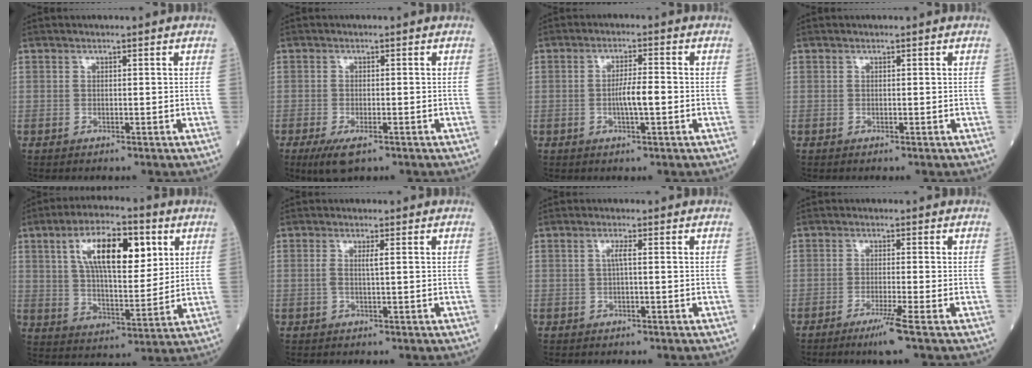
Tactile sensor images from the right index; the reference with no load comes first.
{"total": 4.4, "force": [-2.5, 1.4, 3.4], "torque": [-0.067, -0.011, -0.038]}
{"total": 4.0, "force": [-0.8, 0.4, 3.9], "torque": [-0.071, 0.000, -0.015]}
{"total": 0.0}
{"total": 15.7, "force": [6.3, 6.7, 12.7], "torque": [-0.216, 0.021, 0.105]}
{"total": 1.6, "force": [0.2, -0.1, 1.6], "torque": [-0.038, 0.000, 0.001]}
{"total": 1.3, "force": [0.0, -0.1, 1.3], "torque": [-0.026, 0.002, -0.001]}
{"total": 4.0, "force": [-2.4, -1.2, 2.9], "torque": [-0.055, -0.012, -0.050]}